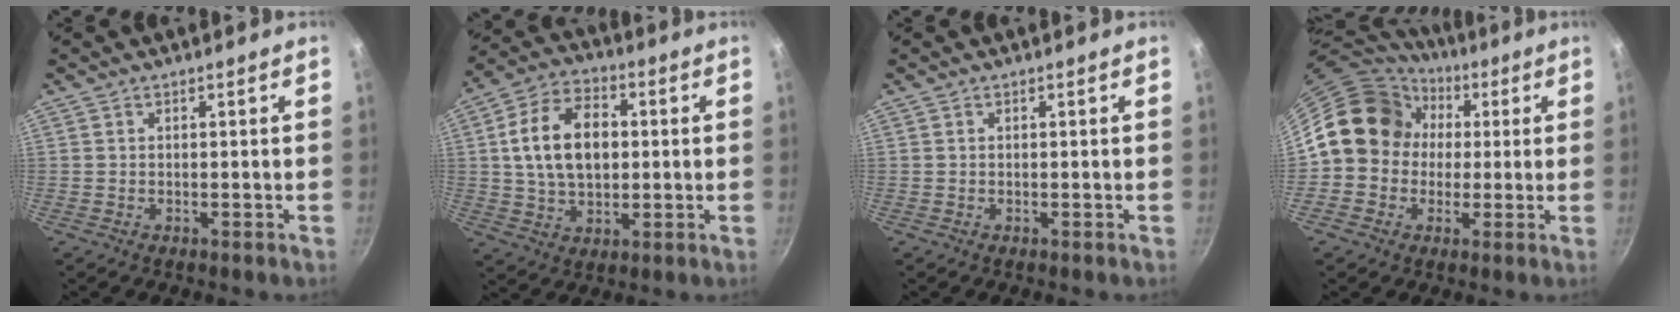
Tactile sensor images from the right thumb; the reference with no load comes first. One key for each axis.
{"total": 15.0, "fx": 1.7, "fy": 9.9, "fz": 11.1, "tx": -0.171, "ty": 0.014, "tz": 0.022}
{"total": 0.0}
{"total": 14.6, "fx": 1.6, "fy": 13.0, "fz": 6.4, "tx": -0.069, "ty": 0.031, "tz": 0.012}